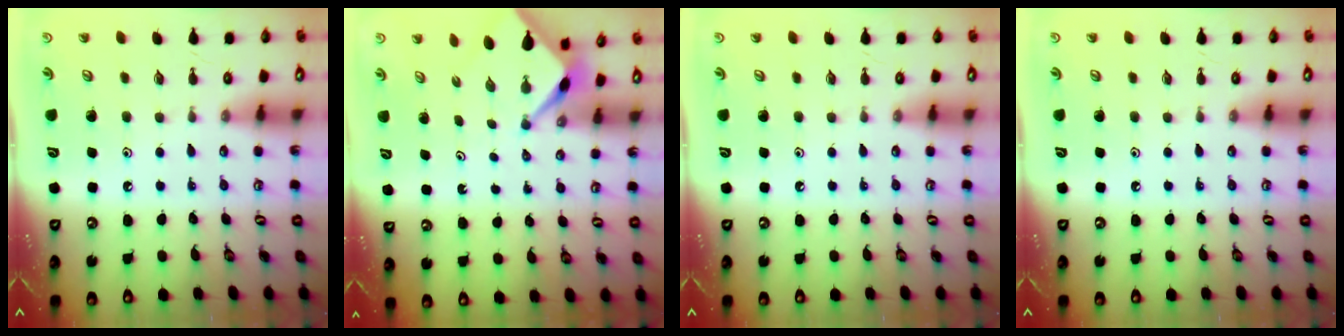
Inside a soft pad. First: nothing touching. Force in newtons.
{"total": 2.5, "press": 2.5, "slide": 0.3}
{"total": 0.0}
{"total": 0.0}